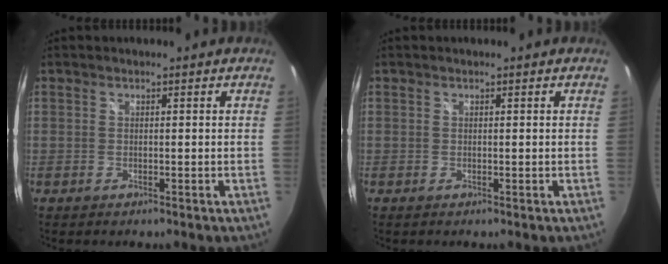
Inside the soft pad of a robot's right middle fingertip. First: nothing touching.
{"total": 0.0}